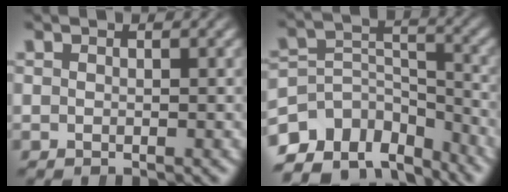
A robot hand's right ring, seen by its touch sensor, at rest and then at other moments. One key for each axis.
{"total": 11.7, "fx": -6.5, "fy": 8.0, "fz": 5.5, "tx": -0.104, "ty": -0.055, "tz": -0.090}